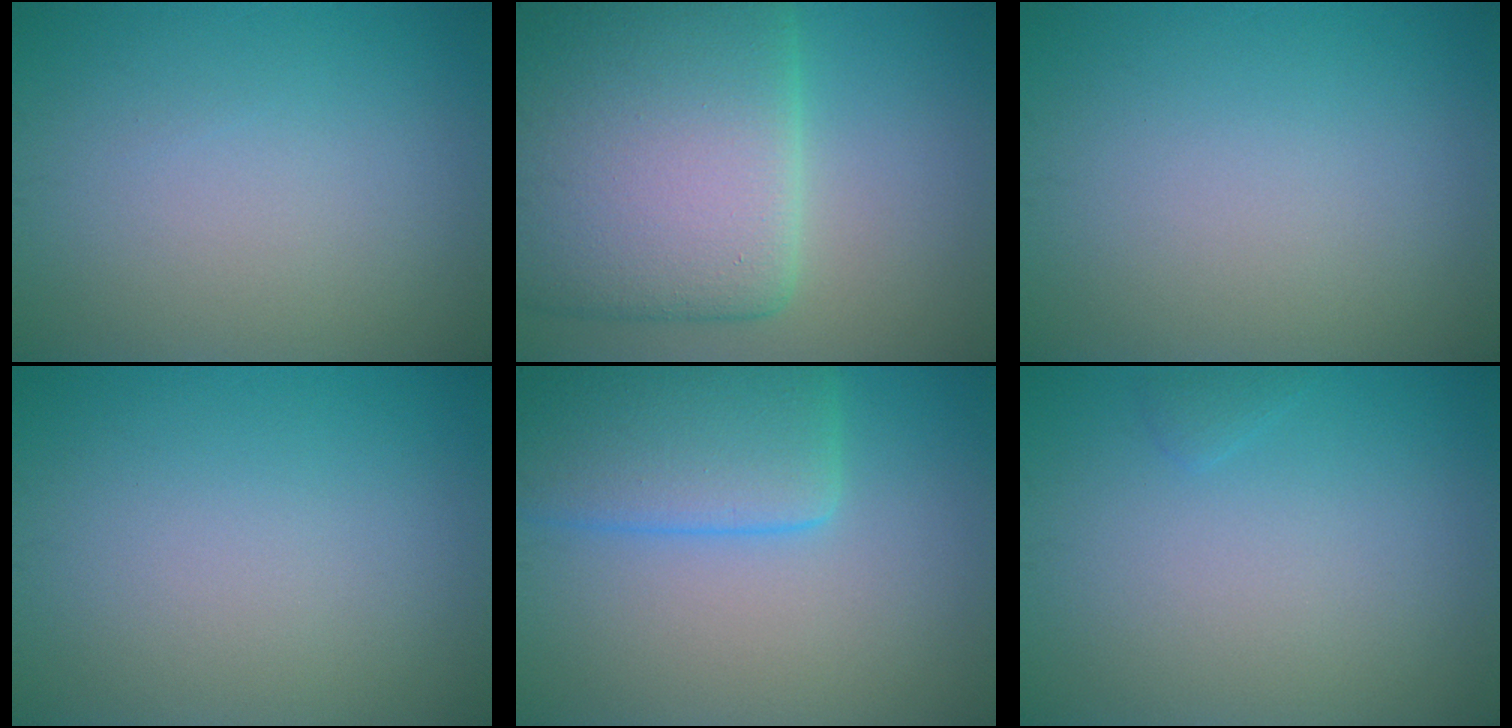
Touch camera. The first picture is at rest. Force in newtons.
{"total": 14.5, "press": 14.5, "slide": 0.5}
{"total": 0.0}
{"total": 0.0}
{"total": 6.7, "press": 6.7, "slide": 0.3}
{"total": 0.6, "press": 0.6, "slide": 0.1}